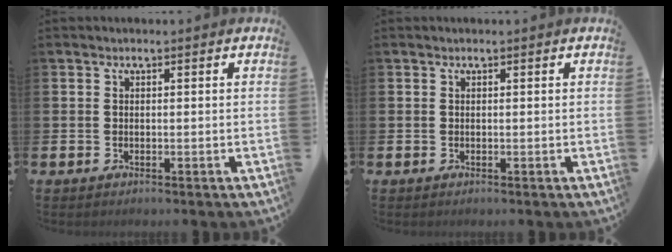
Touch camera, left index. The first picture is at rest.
{"total": 0.0}